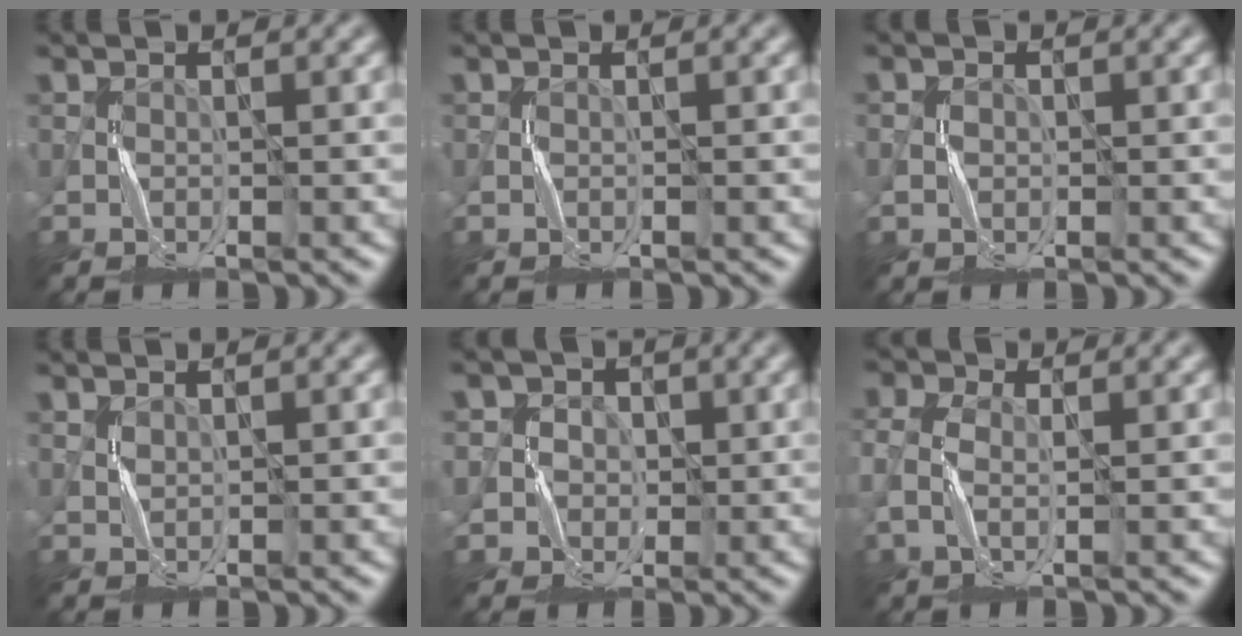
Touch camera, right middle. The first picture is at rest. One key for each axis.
{"total": 0.0}
{"total": 0.8, "fx": -0.2, "fy": 0.7, "fz": -0.1, "tx": 0.003, "ty": 0.002, "tz": -0.005}
{"total": 0.5, "fx": 0.4, "fy": 0.3, "fz": 0.0, "tx": -0.006, "ty": 0.000, "tz": 0.012}
{"total": 4.6, "fx": 1.3, "fy": 4.4, "fz": 0.6, "tx": -0.016, "ty": 0.015, "tz": 0.016}
{"total": 2.2, "fx": -0.2, "fy": 1.6, "fz": 1.5, "tx": -0.042, "ty": 0.004, "tz": -0.006}